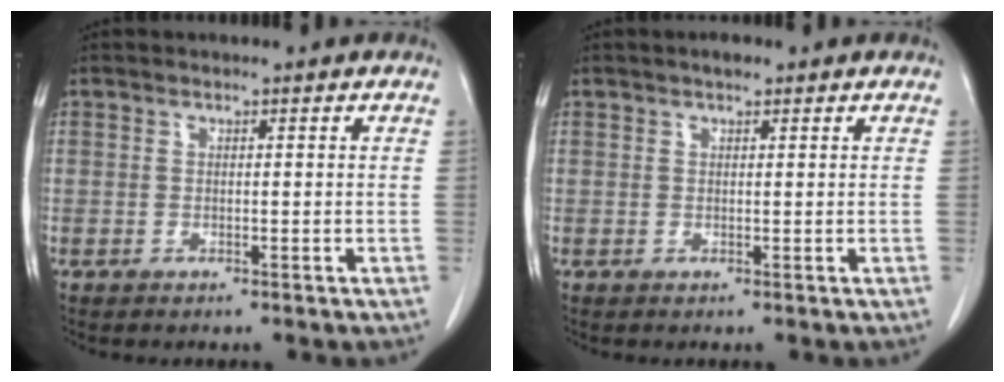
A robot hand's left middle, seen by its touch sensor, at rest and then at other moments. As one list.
[{"total": 1.1, "force": [0.8, 0.4, 0.7], "torque": [-0.013, 0.006, 0.011]}]